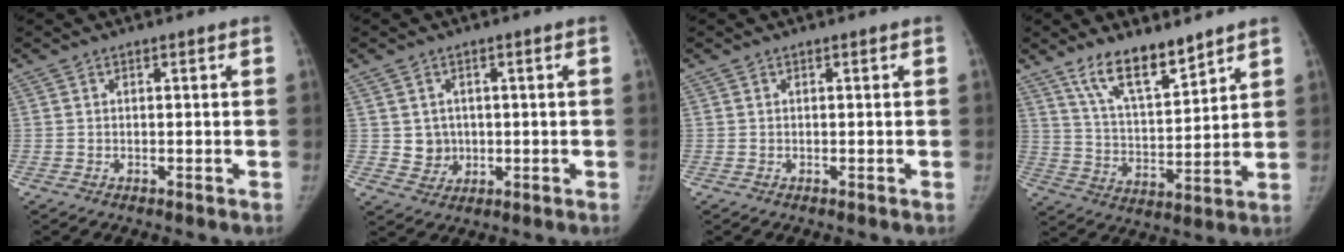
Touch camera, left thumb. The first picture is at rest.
{"total": 4.0, "force": [0.3, 3.8, 1.3], "torque": [0.000, 0.000, 0.012]}
{"total": 0.0}
{"total": 12.5, "force": [9.4, 3.8, 7.4], "torque": [-0.107, -0.064, 0.181]}